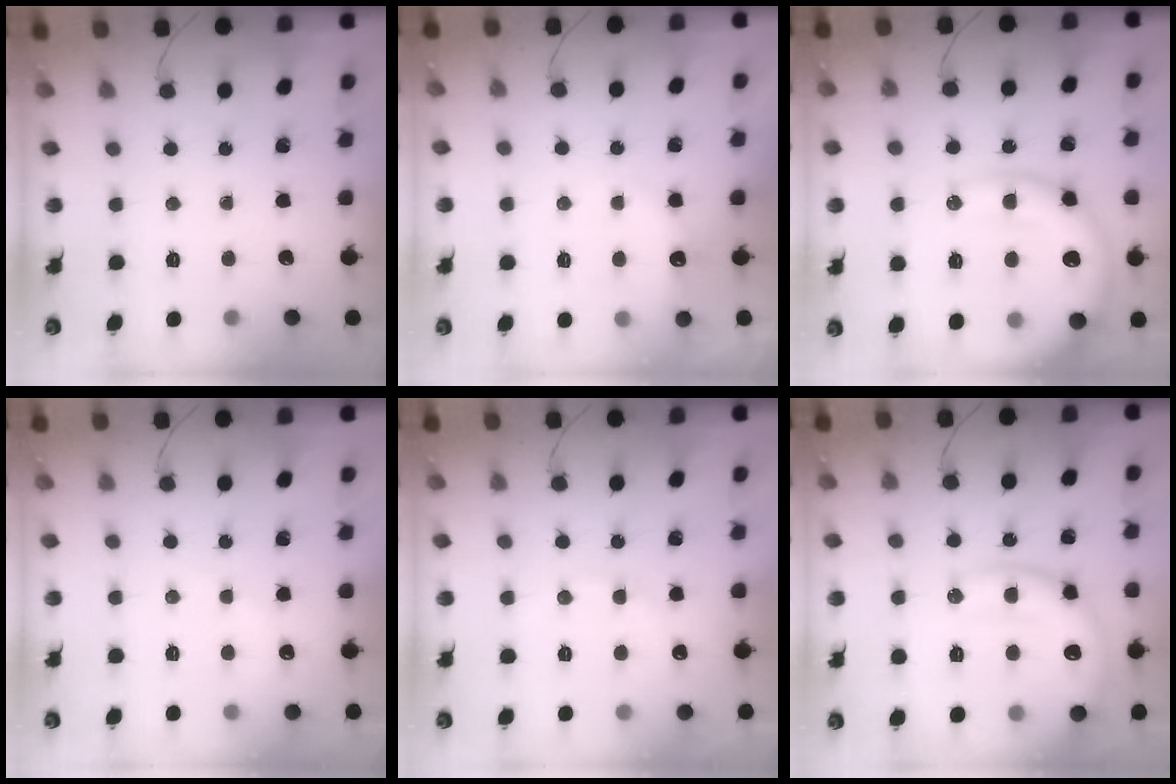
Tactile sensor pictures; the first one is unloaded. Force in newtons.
{"total": 6.1, "press": 6.0, "slide": 1.3}
{"total": 16.0, "press": 15.7, "slide": 2.9}
{"total": 4.2, "press": 4.1, "slide": 1.0}
{"total": 8.3, "press": 8.2, "slide": 1.6}
{"total": 17.2, "press": 17.1, "slide": 1.7}